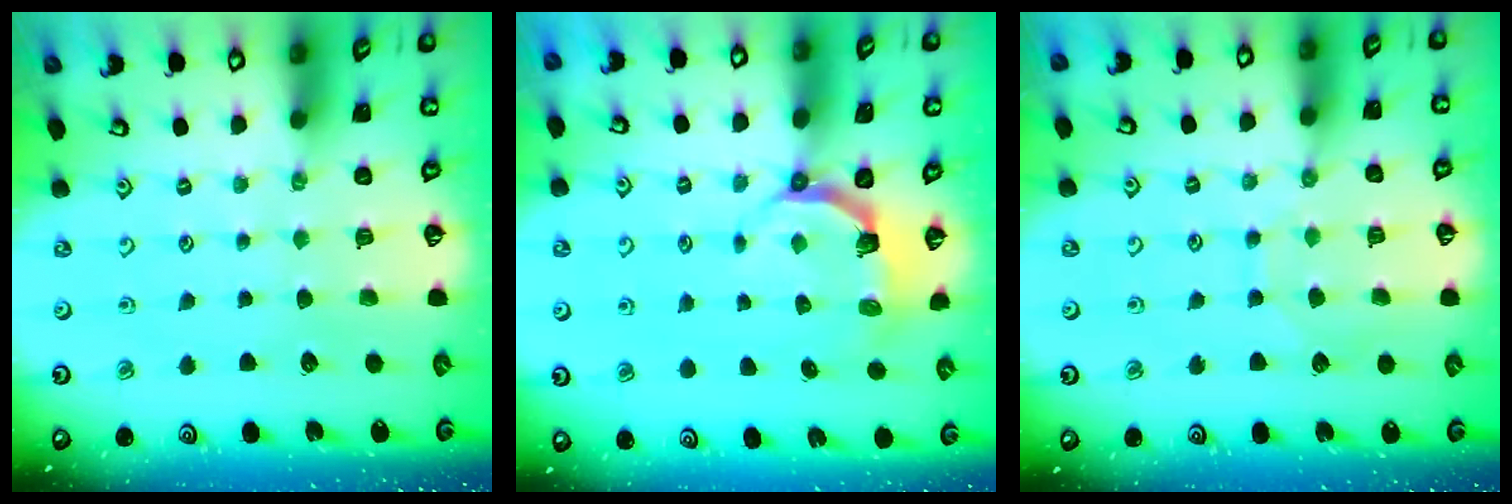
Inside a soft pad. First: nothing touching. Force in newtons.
{"total": 4.6, "press": 3.0, "slide": 3.5}
{"total": 7.1, "press": 7.1, "slide": 0.5}